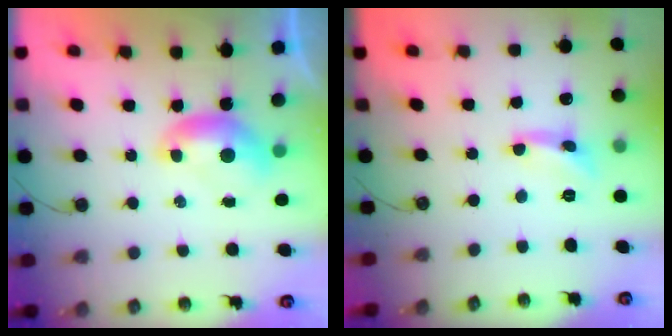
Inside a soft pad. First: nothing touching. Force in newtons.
{"total": 1.4, "press": 1.3, "slide": 0.3}